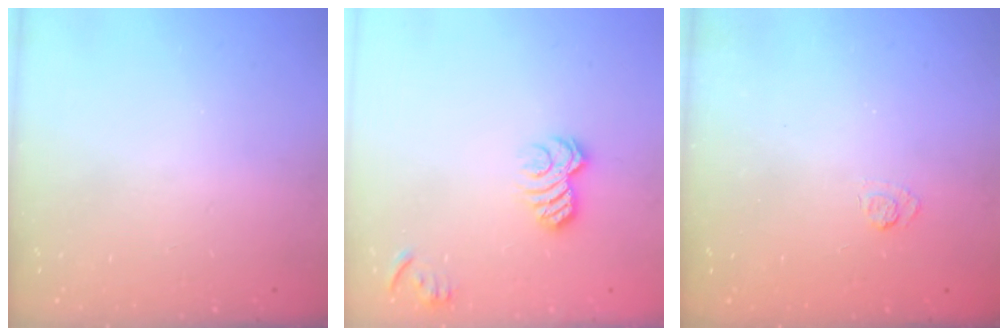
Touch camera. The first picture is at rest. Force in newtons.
{"total": 8.1, "press": 8.0, "slide": 0.9}
{"total": 2.9, "press": 2.5, "slide": 1.5}